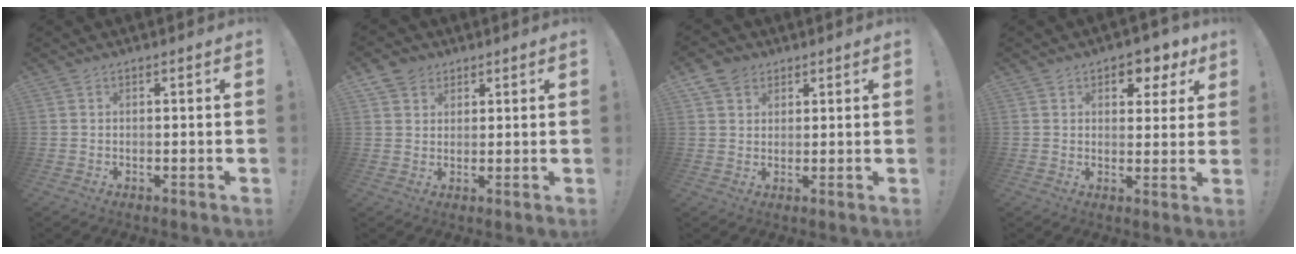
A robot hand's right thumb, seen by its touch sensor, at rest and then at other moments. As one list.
[{"total": 4.8, "force": [2.9, 3.8, 0.6], "torque": [-0.006, -0.014, 0.056]}, {"total": 5.4, "force": [3.1, 4.2, 1.6], "torque": [-0.030, -0.007, 0.062]}, {"total": 6.5, "force": [3.6, 4.6, 2.7], "torque": [-0.021, -0.026, 0.064]}]